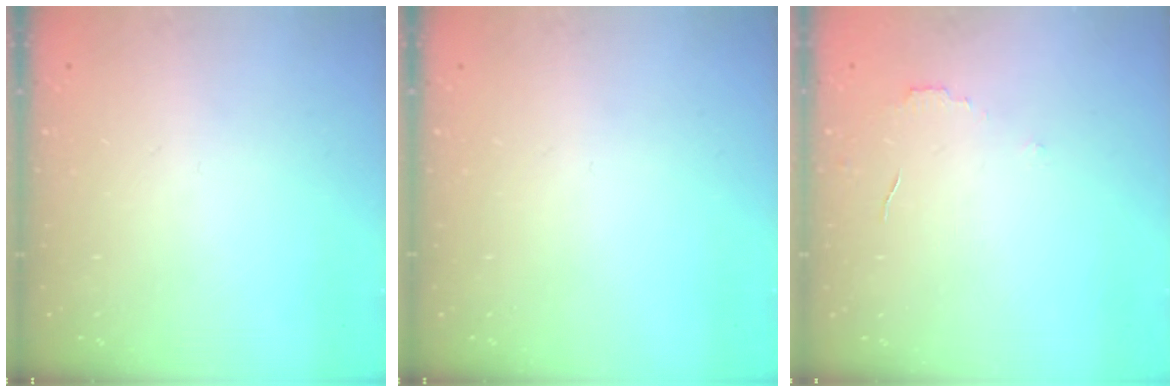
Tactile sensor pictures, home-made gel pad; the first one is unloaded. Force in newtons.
{"total": 0.0}
{"total": 2.9, "press": 2.9, "slide": 0.2}